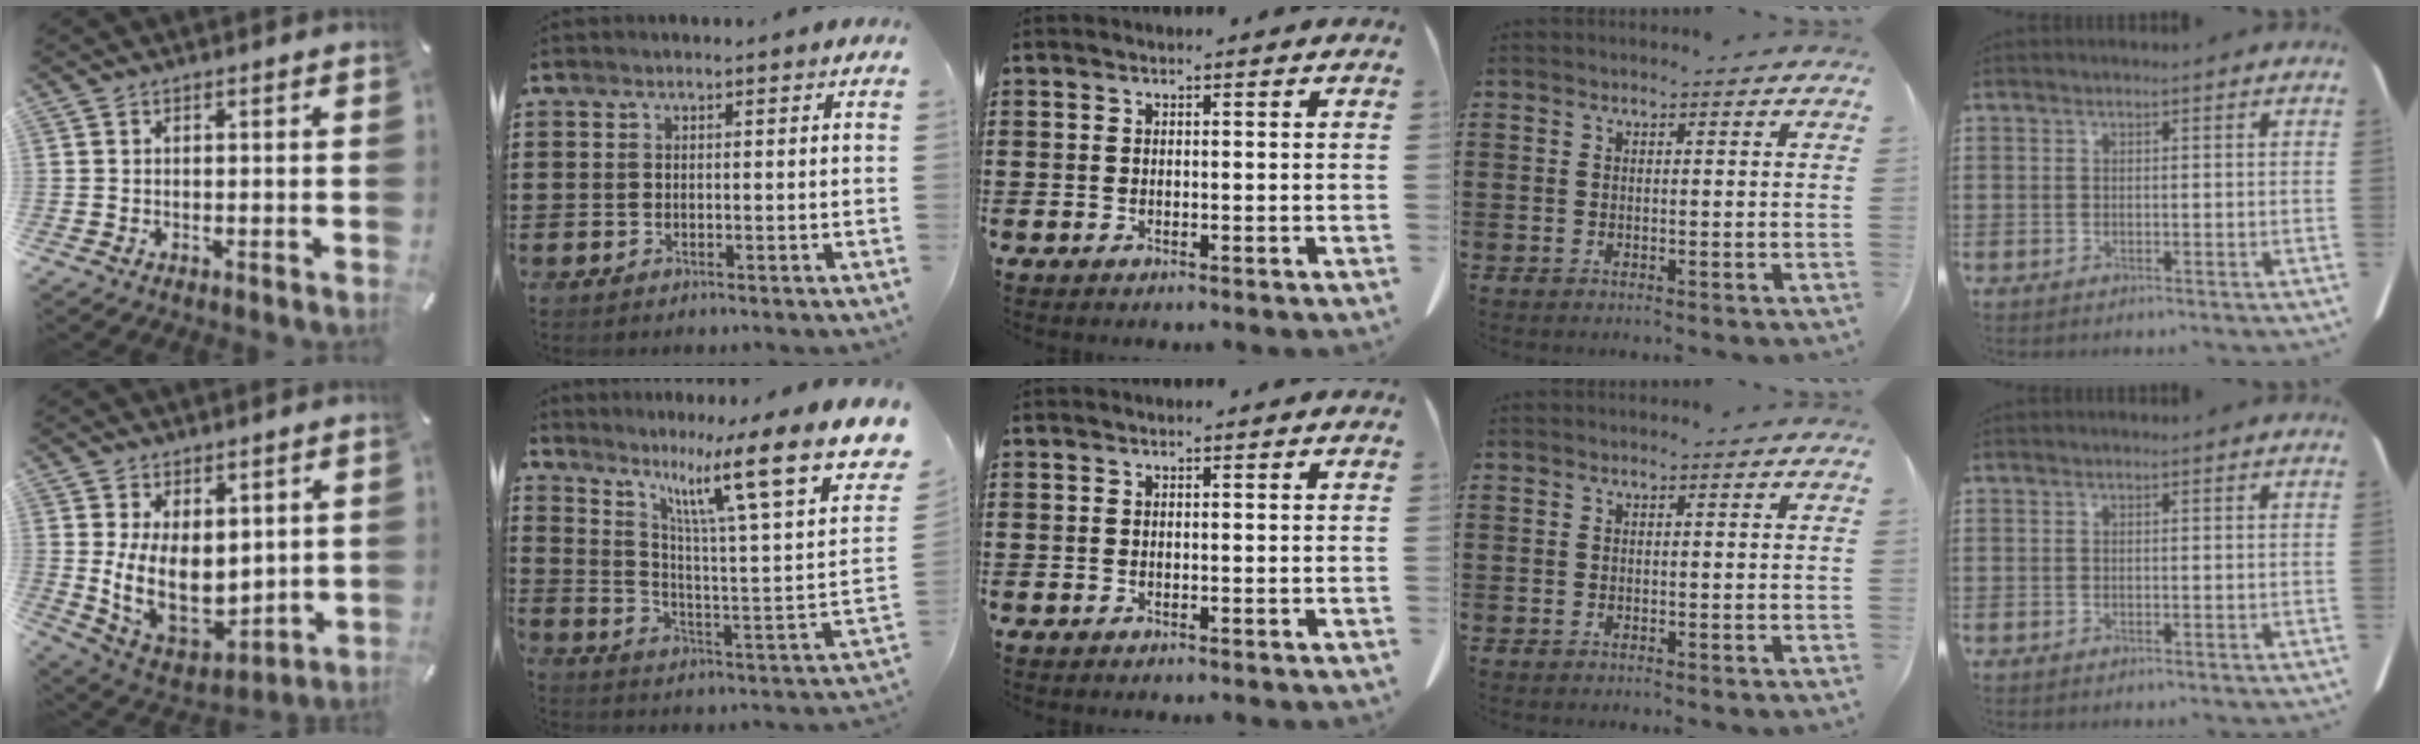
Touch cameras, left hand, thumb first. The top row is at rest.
{"thumb": {"total": 14.0, "force": [1.7, 10.0, 9.7], "torque": [-0.179, -0.040, 0.037]}, "index": {"total": 16.3, "force": [9.0, 2.0, 13.4], "torque": [-0.256, -0.057, 0.133]}}